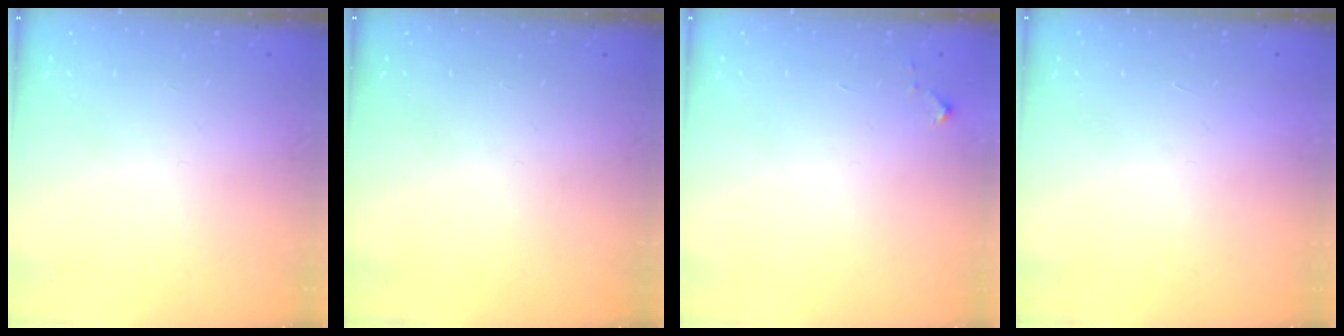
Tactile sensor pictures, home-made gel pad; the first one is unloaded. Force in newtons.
{"total": 0.0}
{"total": 2.6, "press": 2.6, "slide": 0.4}
{"total": 1.5, "press": 1.5, "slide": 0.1}